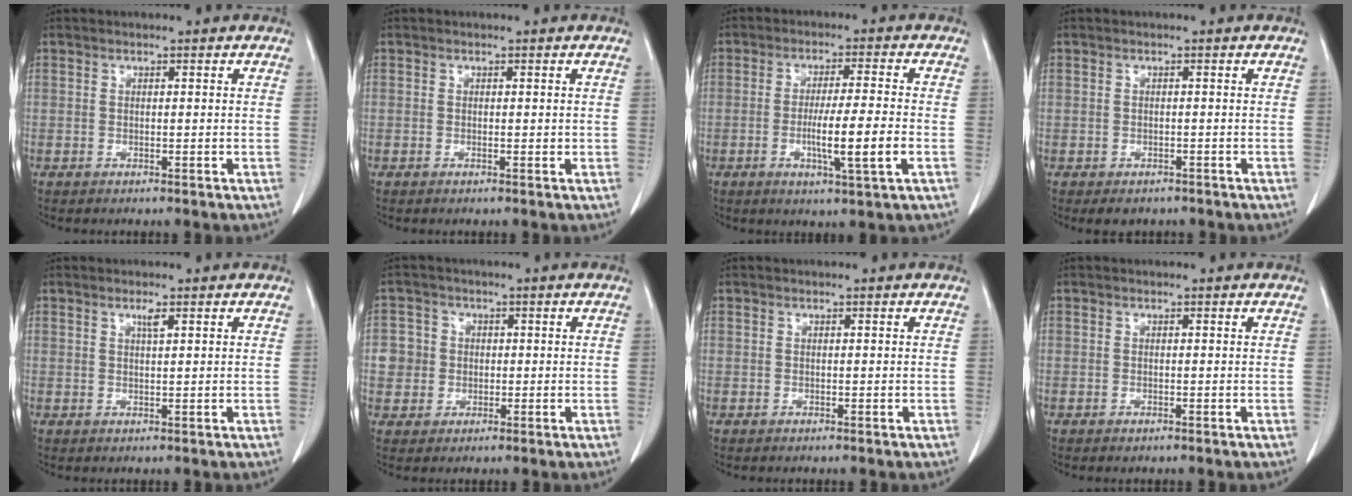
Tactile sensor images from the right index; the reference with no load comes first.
{"total": 0.6, "force": [-0.1, 0.3, 0.5], "torque": [-0.005, 0.000, -0.001]}
{"total": 8.2, "force": [-2.1, -0.4, 7.9], "torque": [-0.134, -0.012, -0.037]}
{"total": 2.9, "force": [-2.2, 1.8, 0.7], "torque": [-0.005, 0.001, -0.026]}
{"total": 1.3, "force": [0.7, 0.0, 1.1], "torque": [-0.021, -0.001, 0.014]}
{"total": 4.7, "force": [0.1, 4.6, 0.4], "torque": [-0.002, 0.013, 0.005]}
{"total": 0.0}
{"total": 0.0}